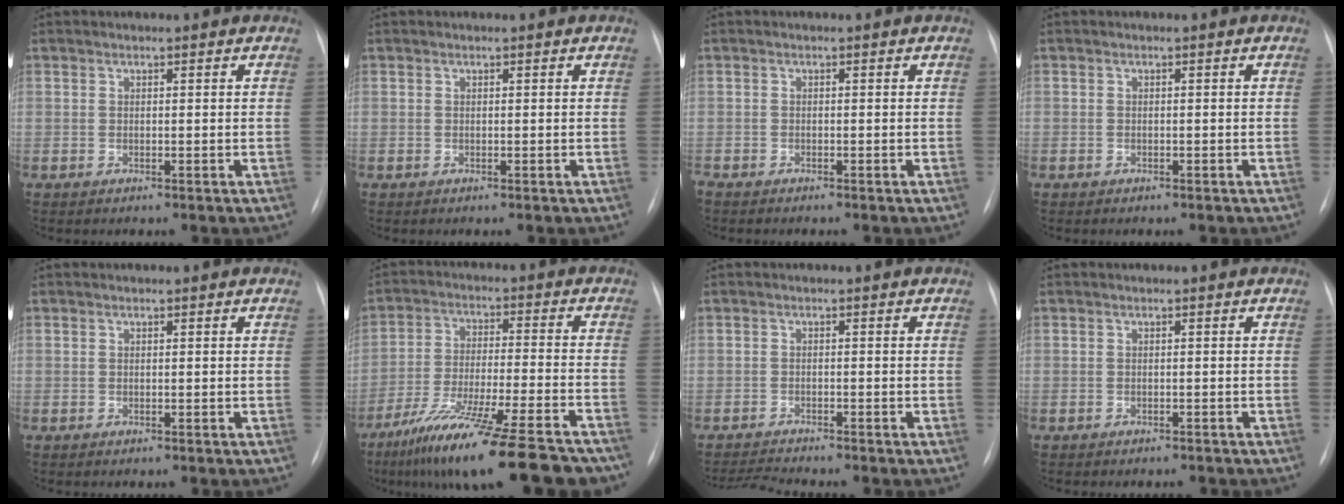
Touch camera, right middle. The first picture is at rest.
{"total": 0.0}
{"total": 2.1, "force": [-1.9, 0.5, 0.9], "torque": [-0.013, -0.007, -0.025]}
{"total": 0.6, "force": [-0.5, 0.4, 0.2], "torque": [-0.008, 0.001, -0.007]}
{"total": 0.0}
{"total": 21.9, "force": [-17.4, 1.8, 13.1], "torque": [-0.172, -0.022, -0.272]}
{"total": 3.3, "force": [-3.1, -1.1, 0.4], "torque": [-0.012, -0.019, -0.054]}
{"total": 2.6, "force": [-2.4, 0.8, 0.8], "torque": [-0.011, -0.004, -0.026]}